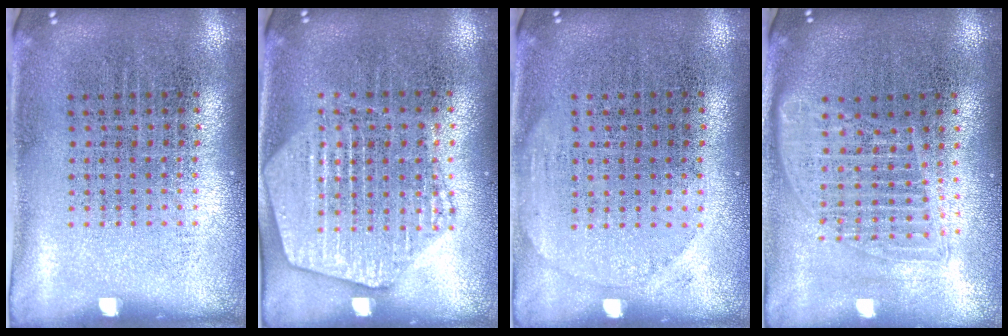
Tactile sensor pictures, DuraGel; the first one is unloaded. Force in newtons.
{"total": 1.6, "press": 1.6, "slide": 0.2}
{"total": 1.0, "press": 1.0, "slide": 0.1}
{"total": 1.6, "press": 1.4, "slide": 0.7}